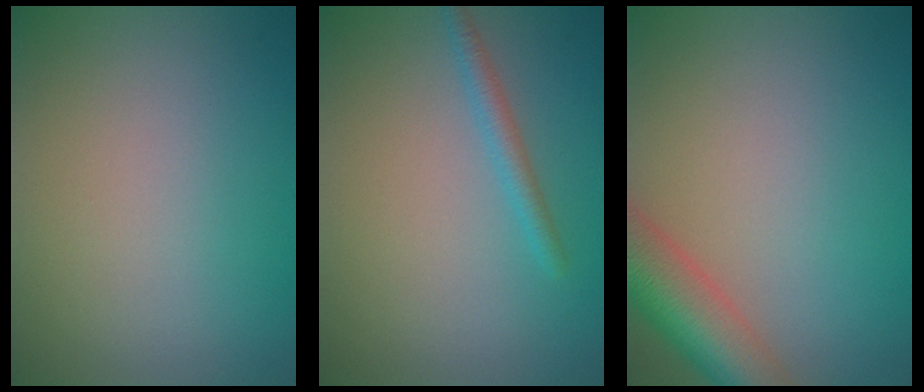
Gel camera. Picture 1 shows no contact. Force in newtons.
{"total": 1.6, "press": 1.6, "slide": 0.1}
{"total": 6.7, "press": 6.7, "slide": 0.4}